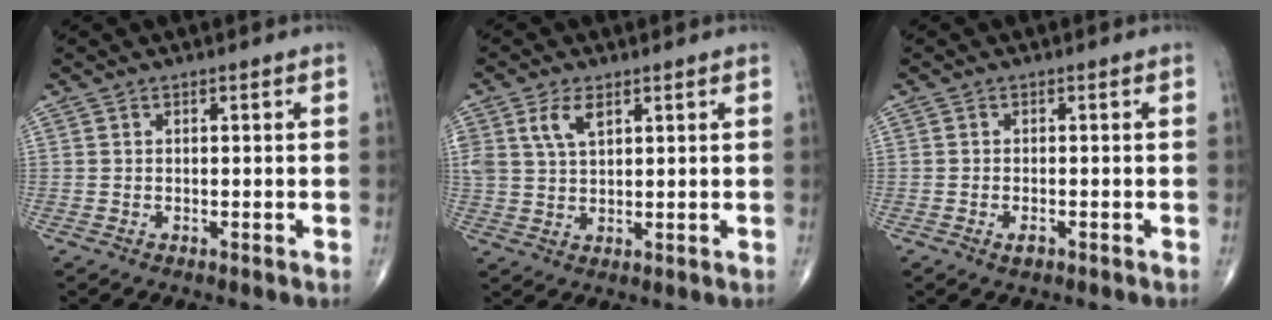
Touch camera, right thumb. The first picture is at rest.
{"total": 5.1, "force": [2.5, 2.6, 3.6], "torque": [-0.067, -0.007, 0.053]}
{"total": 1.5, "force": [-0.9, 0.7, 1.0], "torque": [-0.018, 0.000, -0.014]}